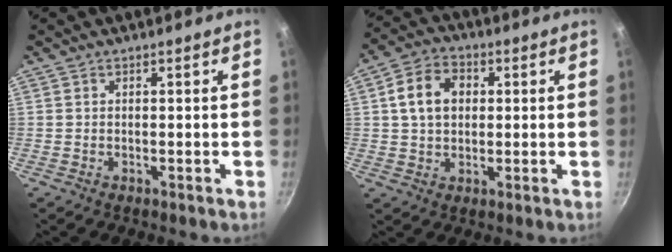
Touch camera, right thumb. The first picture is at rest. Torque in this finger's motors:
{"motor_torque": [-0.30, 0.53, 0.18, 0.00, 0.16]}